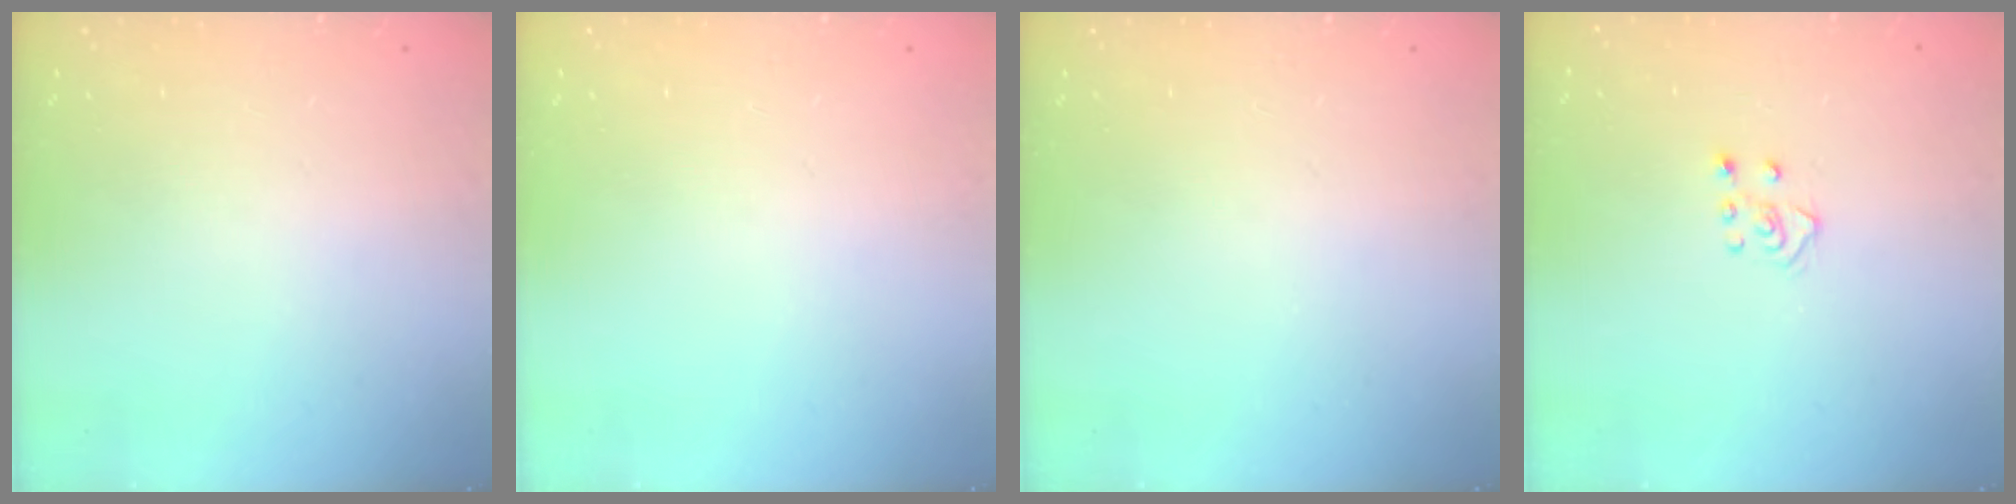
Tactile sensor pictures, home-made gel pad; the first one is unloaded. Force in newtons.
{"total": 0.0}
{"total": 0.0}
{"total": 4.3, "press": 4.2, "slide": 0.5}